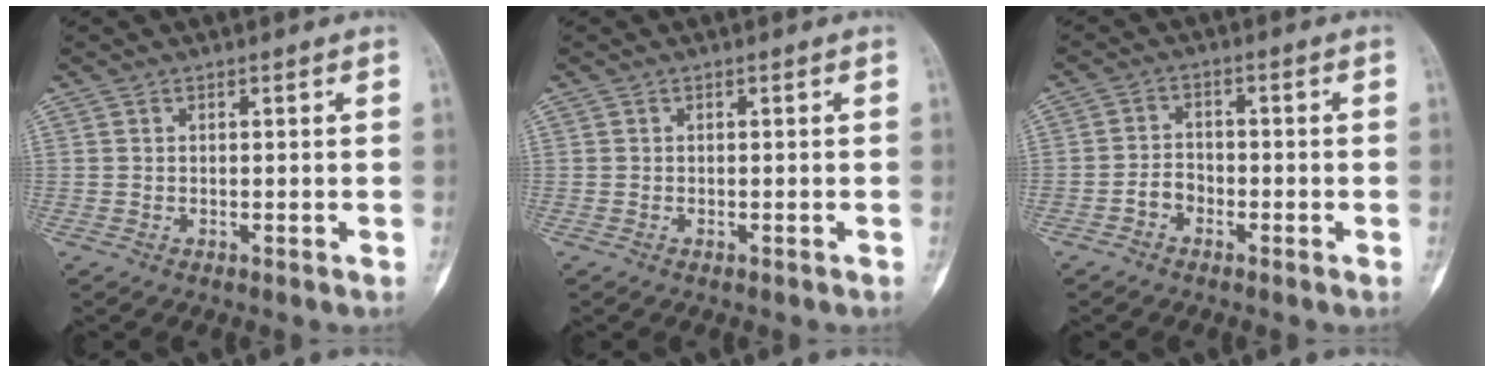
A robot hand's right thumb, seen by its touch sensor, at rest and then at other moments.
{"total": 0.0}
{"total": 3.4, "force": [-1.8, 2.6, 1.2], "torque": [-0.005, 0.018, -0.039]}